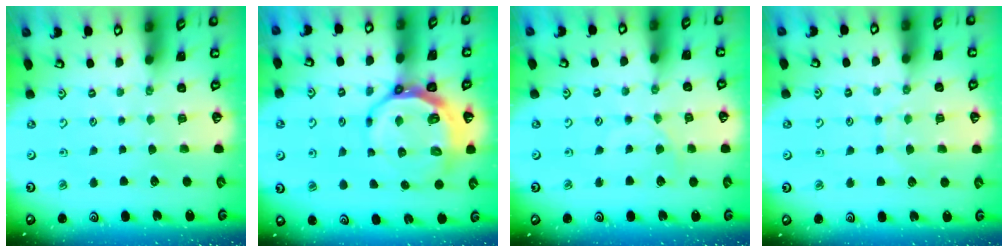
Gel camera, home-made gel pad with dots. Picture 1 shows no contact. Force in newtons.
{"total": 10.7, "press": 10.0, "slide": 3.8}
{"total": 3.0, "press": 3.0, "slide": 0.4}
{"total": 6.4, "press": 6.3, "slide": 0.6}